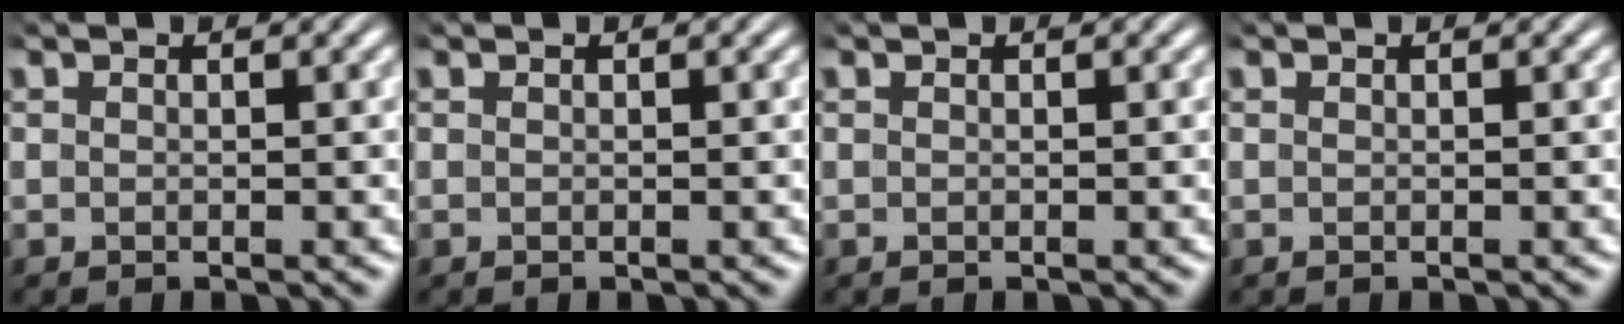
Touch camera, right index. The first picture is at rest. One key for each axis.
{"total": 0.0}
{"total": 0.0}
{"total": 0.0}